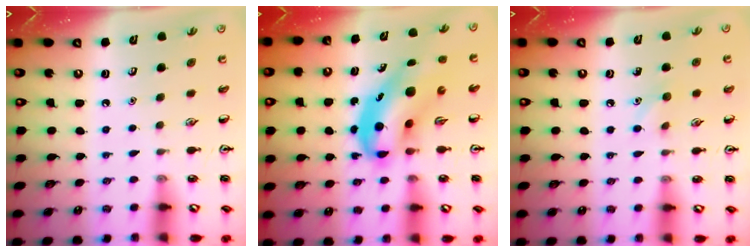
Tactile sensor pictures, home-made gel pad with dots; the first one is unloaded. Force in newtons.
{"total": 9.5, "press": 9.1, "slide": 2.7}
{"total": 6.2, "press": 5.9, "slide": 1.8}